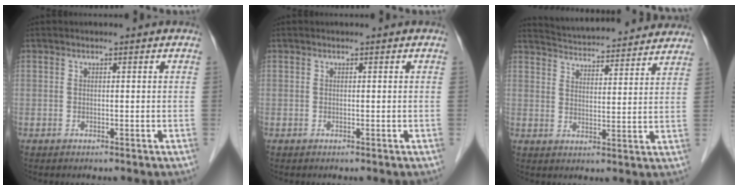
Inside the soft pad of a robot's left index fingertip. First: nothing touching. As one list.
[{"total": 0.0}, {"total": 19.4, "force": [18.4, 2.6, 5.6], "torque": [-0.086, 0.012, 0.244]}]